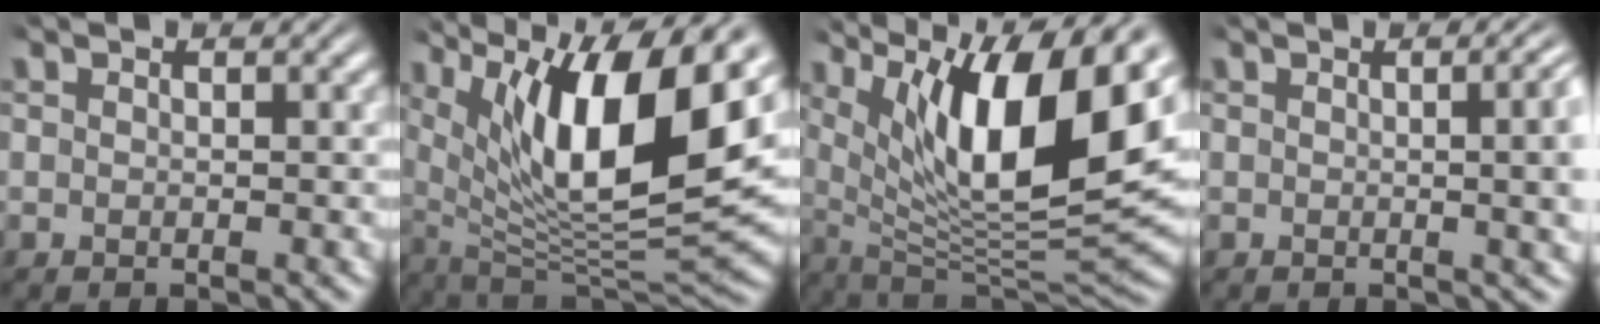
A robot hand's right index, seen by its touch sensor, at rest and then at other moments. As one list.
[{"total": 14.1, "force": [3.0, 6.8, 11.9], "torque": [-0.198, -0.012, 0.058]}, {"total": 14.1, "force": [3.5, 6.1, 12.2], "torque": [-0.194, -0.005, 0.063]}, {"total": 4.1, "force": [0.6, 1.2, 3.9], "torque": [-0.029, 0.021, -0.002]}]